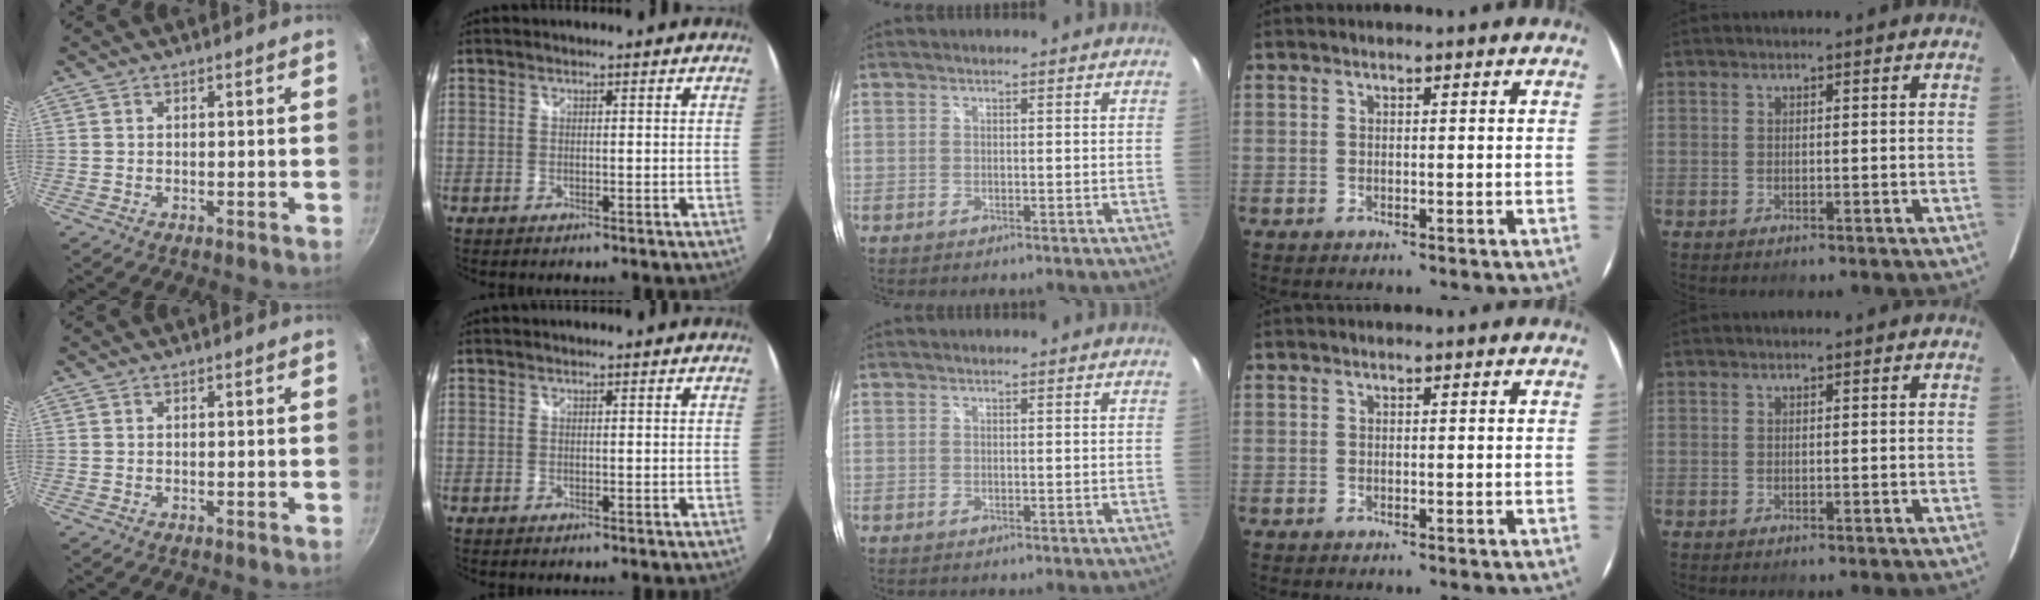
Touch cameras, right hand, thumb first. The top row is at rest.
{}